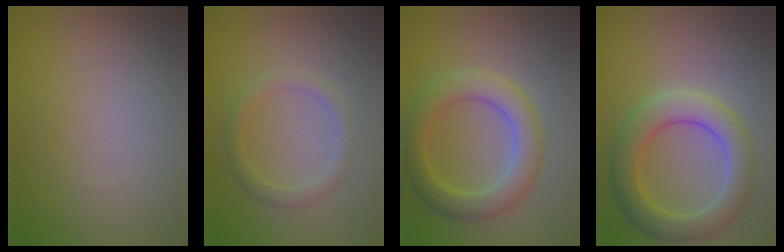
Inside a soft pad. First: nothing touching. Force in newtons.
{"total": 1.9, "press": 1.9, "slide": 0.1}
{"total": 4.8, "press": 4.8, "slide": 0.1}
{"total": 5.4, "press": 5.4, "slide": 0.1}